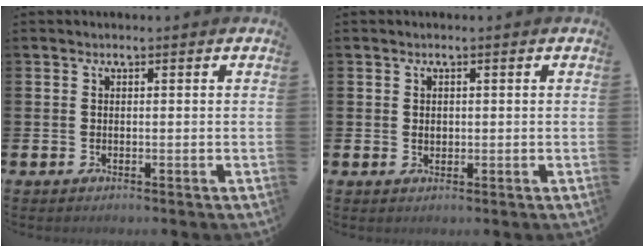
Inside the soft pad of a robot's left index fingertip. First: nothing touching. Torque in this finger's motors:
{"motor_torque": [0.35, -0.04, 0.02, 0.00]}